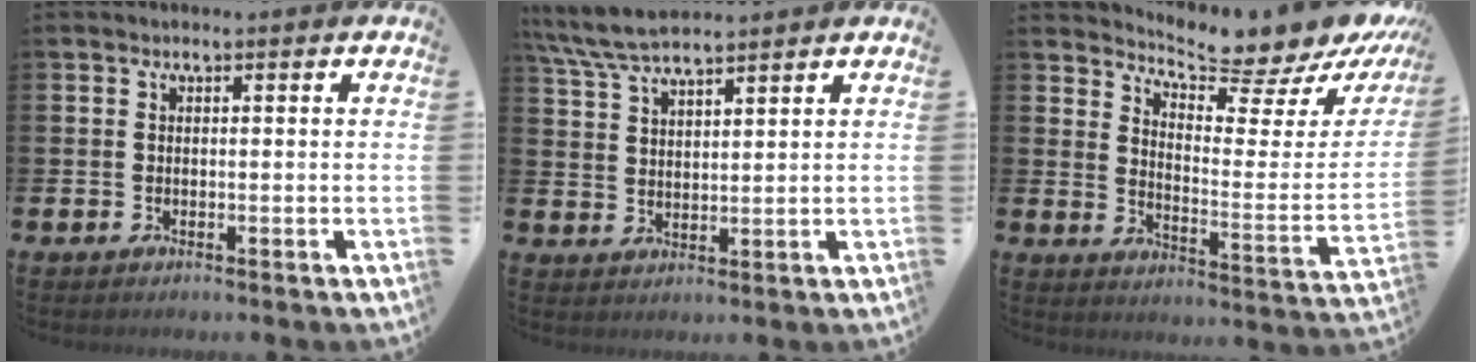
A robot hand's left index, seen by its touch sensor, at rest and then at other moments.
{"total": 6.4, "force": [5.9, 0.7, 2.3], "torque": [-0.068, -0.019, 0.110]}
{"total": 7.1, "force": [6.9, 0.6, 1.6], "torque": [-0.041, -0.080, 0.110]}